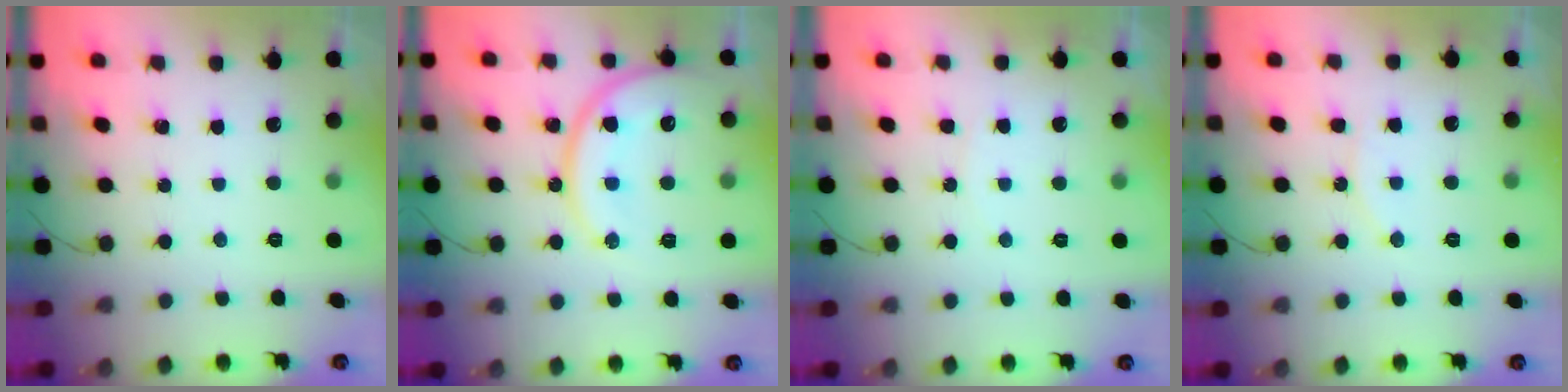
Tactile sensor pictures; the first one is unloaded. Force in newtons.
{"total": 15.1, "press": 15.0, "slide": 1.5}
{"total": 3.3, "press": 3.3, "slide": 0.3}
{"total": 8.2, "press": 8.2, "slide": 0.3}